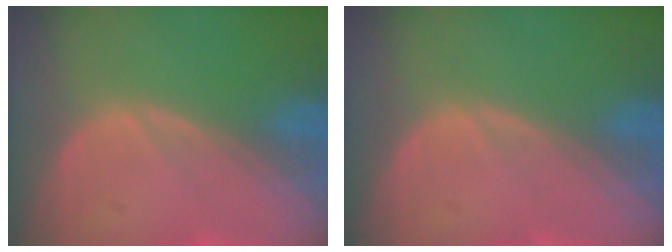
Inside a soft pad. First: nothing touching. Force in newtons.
{"total": 0.0}